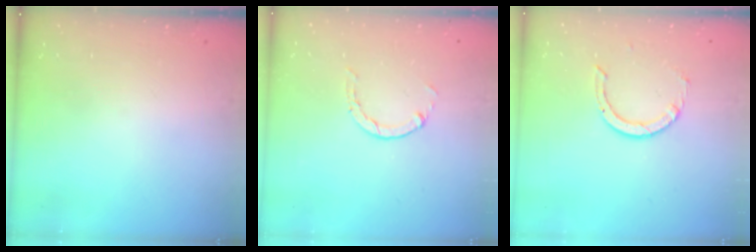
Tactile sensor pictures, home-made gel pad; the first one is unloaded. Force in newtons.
{"total": 0.6, "press": 0.6, "slide": 0.2}
{"total": 1.7, "press": 1.7, "slide": 0.1}